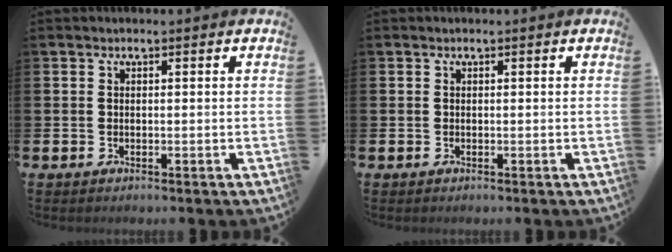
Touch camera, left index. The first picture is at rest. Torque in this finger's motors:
{"motor_torque": [0.00, 0.00, 0.00, 0.00]}